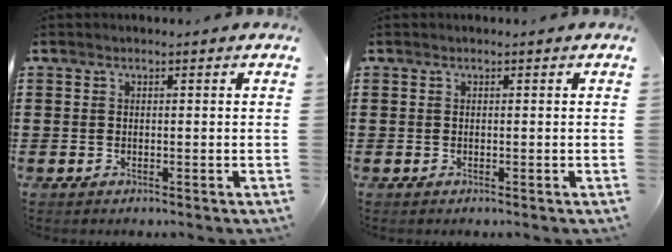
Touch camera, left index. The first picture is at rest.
{"total": 0.0}